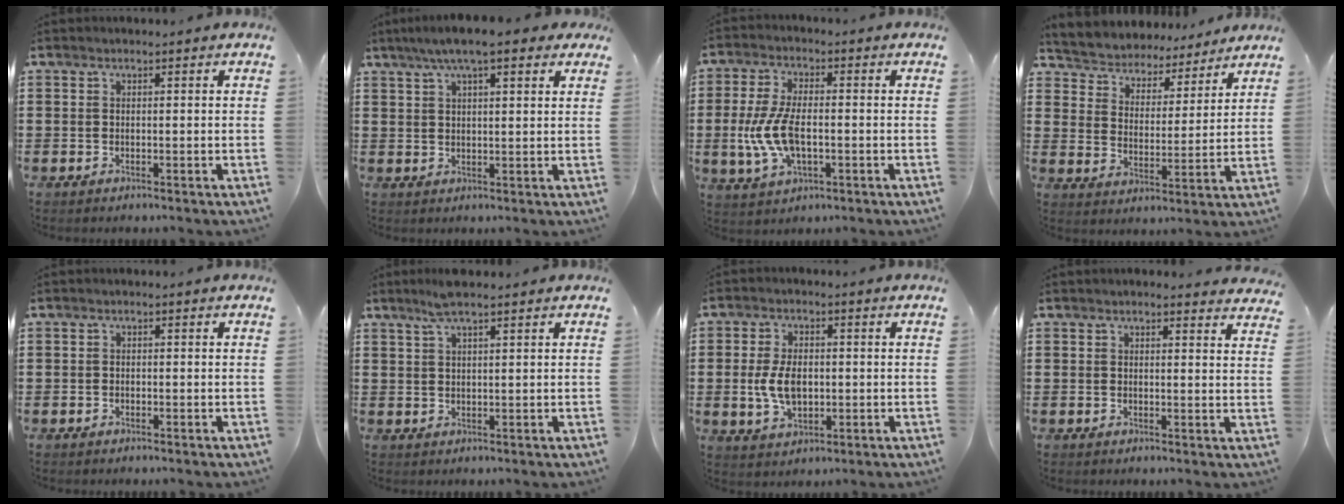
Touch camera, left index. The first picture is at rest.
{"total": 6.4, "force": [4.4, 1.2, 4.6], "torque": [-0.096, 0.005, 0.077]}
{"total": 8.8, "force": [-1.4, 4.2, 7.6], "torque": [-0.179, -0.006, -0.032]}
{"total": 4.7, "force": [4.6, 0.6, -0.5], "torque": [-0.021, -0.038, 0.076]}
{"total": 0.7, "force": [-0.5, 0.3, 0.2], "torque": [-0.006, -0.001, -0.011]}
{"total": 3.6, "force": [2.6, 0.4, 2.5], "torque": [-0.055, 0.003, 0.046]}
{"total": 6.5, "force": [-0.3, 3.9, 5.3], "torque": [-0.112, -0.001, -0.012]}
{"total": 2.0, "force": [1.9, 0.5, 0.0], "torque": [0.002, -0.006, 0.036]}